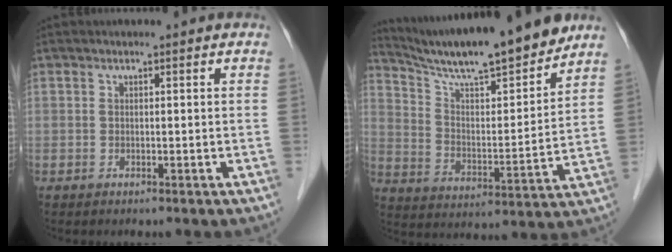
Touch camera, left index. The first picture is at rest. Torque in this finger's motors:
{"motor_torque": [0.19, -0.41, 0.34, 0.06]}